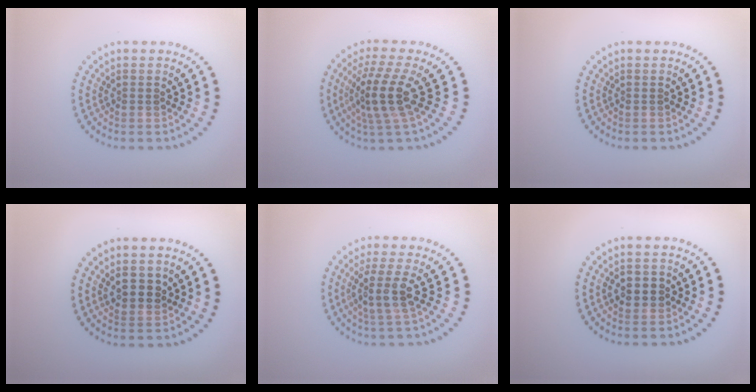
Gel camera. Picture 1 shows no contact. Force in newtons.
{"total": 4.2, "press": 3.2, "slide": 2.8}
{"total": 0.0}
{"total": 1.8, "press": 1.7, "slide": 0.6}
{"total": 3.4, "press": 2.5, "slide": 2.2}
{"total": 1.8, "press": 1.8, "slide": 0.3}